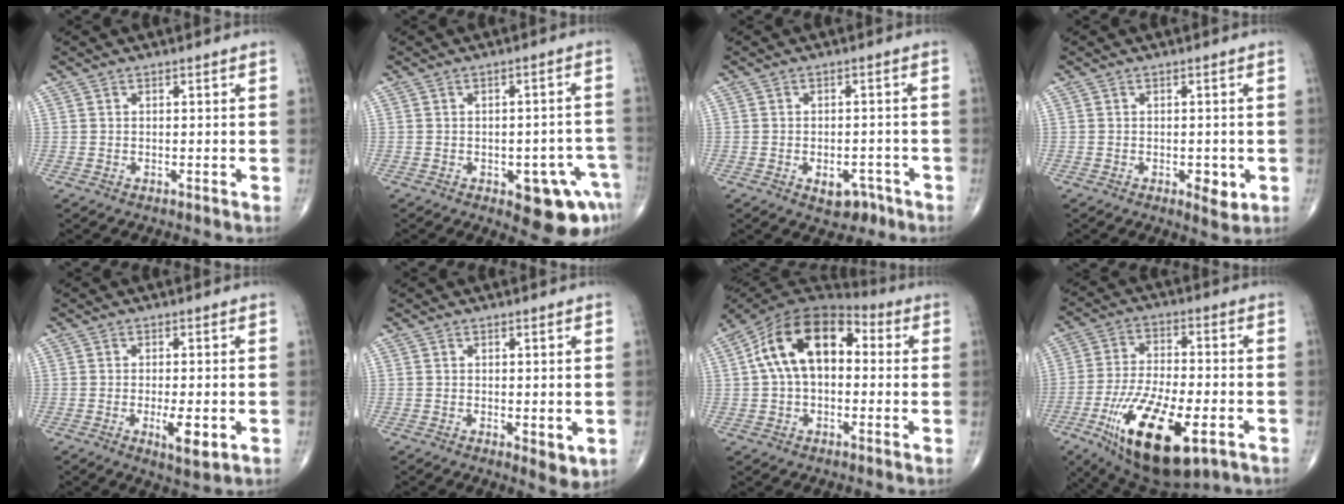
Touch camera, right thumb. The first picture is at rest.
{"total": 10.7, "force": [-4.8, 4.7, 8.3], "torque": [-0.066, 0.028, -0.051]}
{"total": 4.8, "force": [-2.5, 3.1, 2.7], "torque": [-0.020, 0.020, -0.027]}
{"total": 3.3, "force": [-1.0, 1.6, 2.8], "torque": [-0.030, -0.004, -0.009]}
{"total": 5.4, "force": [-1.4, 1.7, 5.0], "torque": [-0.079, -0.012, -0.018]}
{"total": 3.4, "force": [-0.3, 1.4, 3.0], "torque": [-0.037, -0.011, -0.001]}
{"total": 16.7, "force": [2.4, 10.3, 12.9], "torque": [-0.208, 0.042, 0.030]}
{"total": 21.2, "force": [-8.3, 8.5, 17.6], "torque": [-0.344, -0.001, -0.129]}